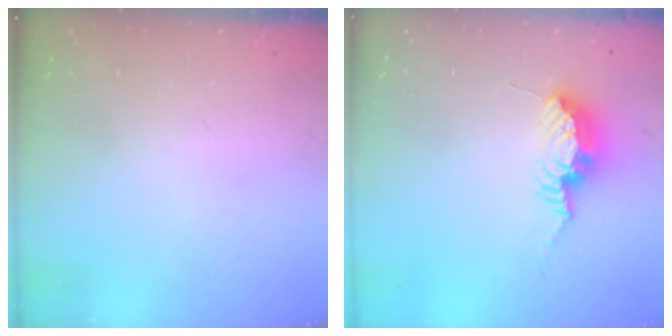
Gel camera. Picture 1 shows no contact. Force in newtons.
{"total": 9.1, "press": 9.1, "slide": 0.3}